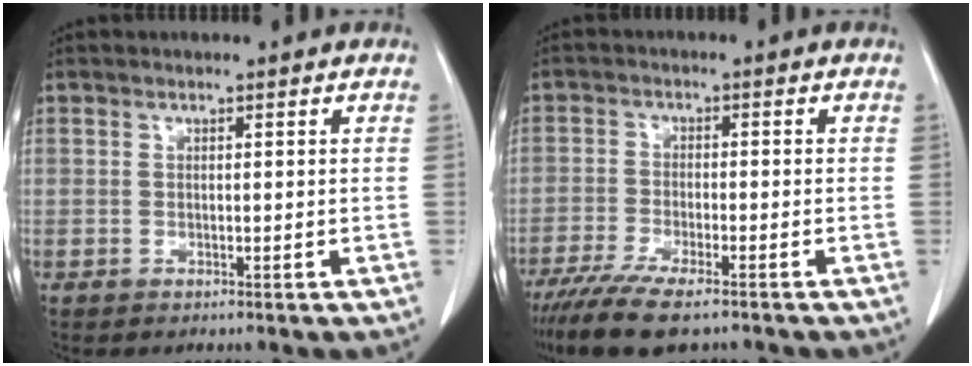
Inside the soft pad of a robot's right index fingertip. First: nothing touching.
{"total": 9.5, "force": [-7.4, 1.5, 5.8], "torque": [-0.095, -0.022, -0.121]}